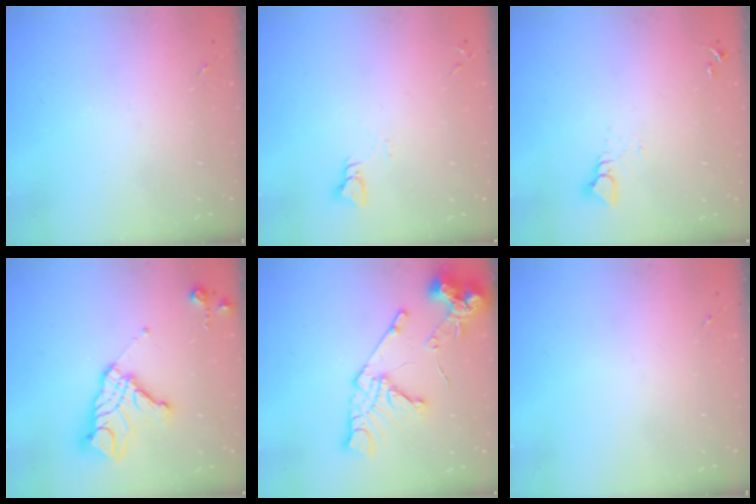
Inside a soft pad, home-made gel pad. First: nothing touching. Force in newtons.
{"total": 2.9, "press": 2.9, "slide": 0.3}
{"total": 3.3, "press": 3.3, "slide": 0.3}
{"total": 18.0, "press": 17.9, "slide": 1.7}
{"total": 16.4, "press": 16.3, "slide": 1.9}
{"total": 0.0}